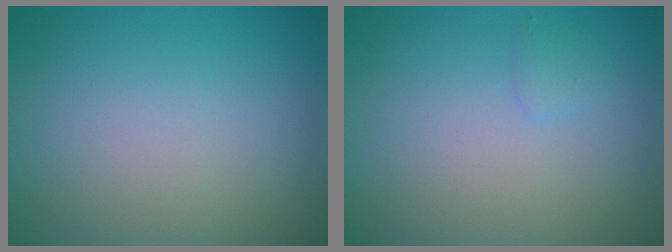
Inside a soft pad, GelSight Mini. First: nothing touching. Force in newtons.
{"total": 0.7, "press": 0.7, "slide": 0.0}